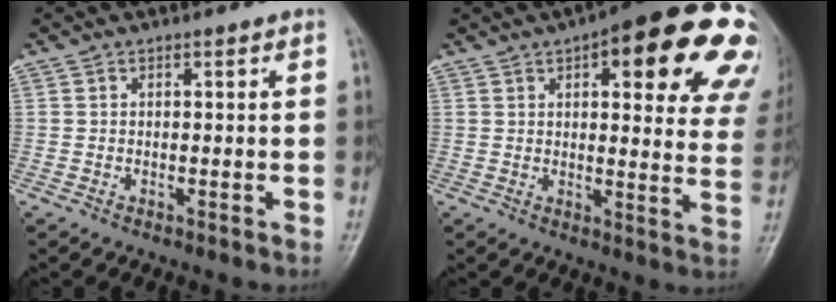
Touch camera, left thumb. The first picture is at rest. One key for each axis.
{"total": 24.6, "fx": 12.1, "fy": 8.2, "fz": 19.8, "tx": -0.201, "ty": -0.012, "tz": 0.138}